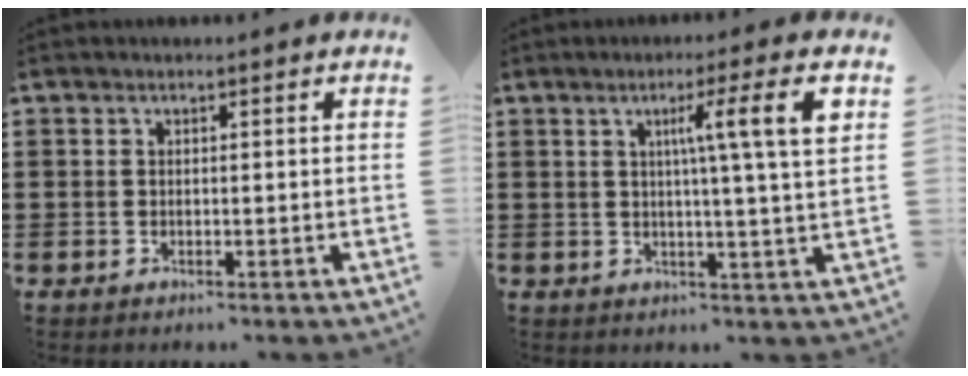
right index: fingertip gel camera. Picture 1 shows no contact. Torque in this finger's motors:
{"motor_torque": [1.02, 0.36, 0.25, 0.08]}